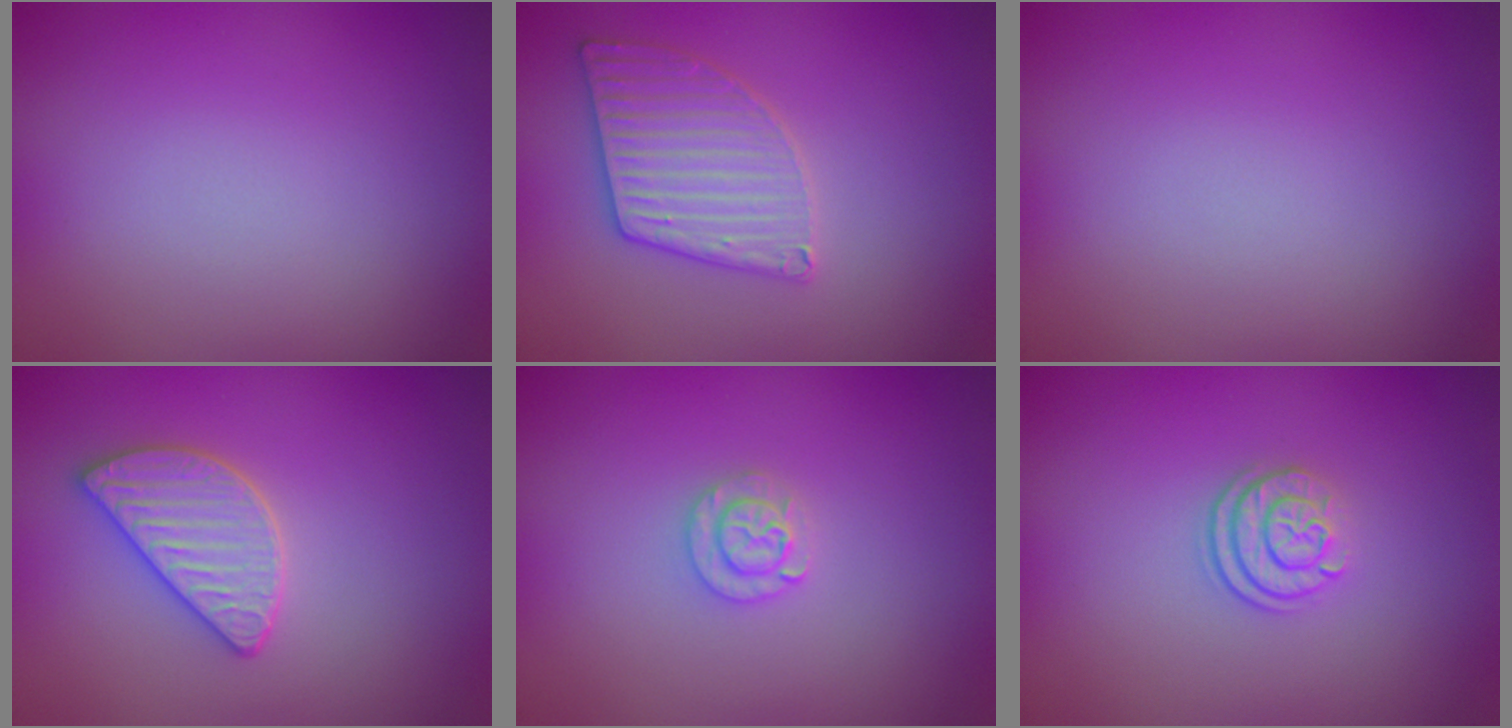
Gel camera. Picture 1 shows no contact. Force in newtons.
{"total": 3.2, "press": 3.2, "slide": 0.1}
{"total": 0.0}
{"total": 2.9, "press": 2.8, "slide": 0.9}
{"total": 1.5, "press": 1.5, "slide": 0.1}
{"total": 2.4, "press": 1.8, "slide": 1.6}